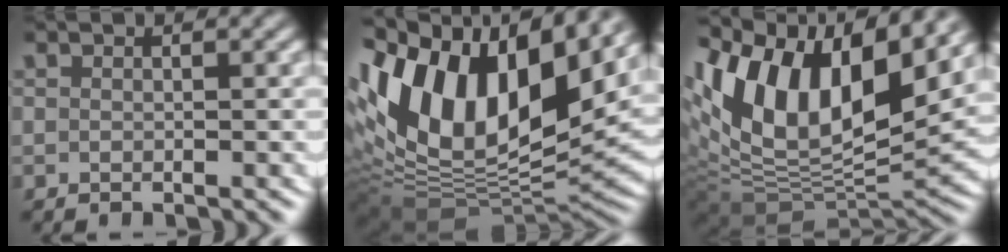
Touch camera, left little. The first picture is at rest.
{"total": 20.4, "force": [3.2, 12.7, 15.7], "torque": [-0.279, 0.007, 0.046]}
{"total": 16.9, "force": [1.3, 11.0, 12.7], "torque": [-0.245, -0.034, 0.037]}